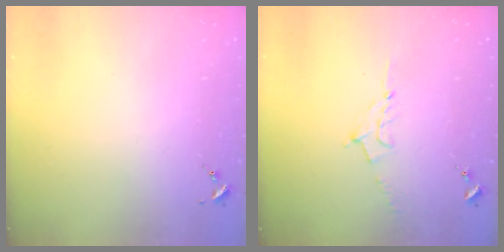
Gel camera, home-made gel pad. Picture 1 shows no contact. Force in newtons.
{"total": 7.9, "press": 7.9, "slide": 1.0}